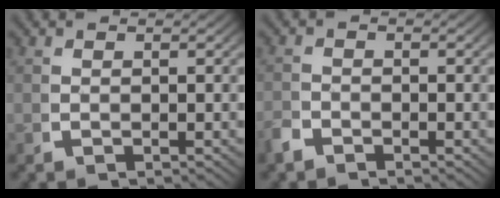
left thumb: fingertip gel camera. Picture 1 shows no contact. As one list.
[{"total": 1.3, "force": [-1.2, 0.2, 0.1], "torque": [-0.002, 0.000, -0.028]}]